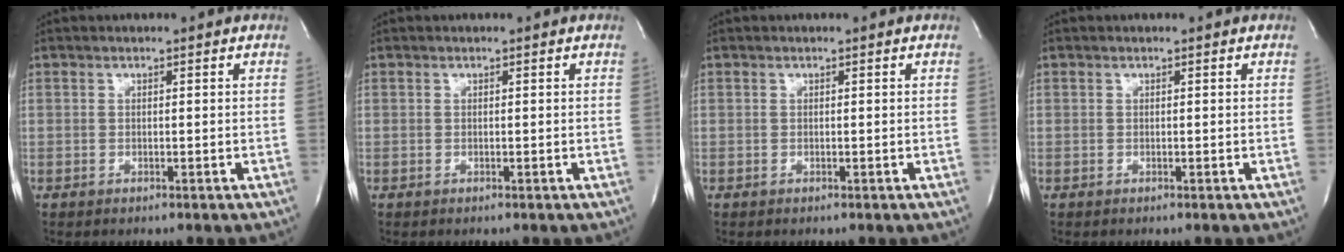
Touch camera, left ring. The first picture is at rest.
{"total": 0.0}
{"total": 0.0}
{"total": 0.0}